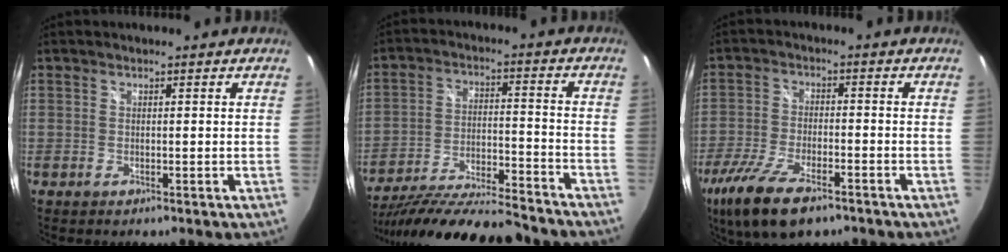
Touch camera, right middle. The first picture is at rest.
{"total": 22.8, "force": [-19.8, 3.3, 10.7], "torque": [-0.198, -0.045, -0.303]}
{"total": 13.1, "force": [-8.6, 4.6, 8.8], "torque": [-0.200, -0.036, -0.161]}